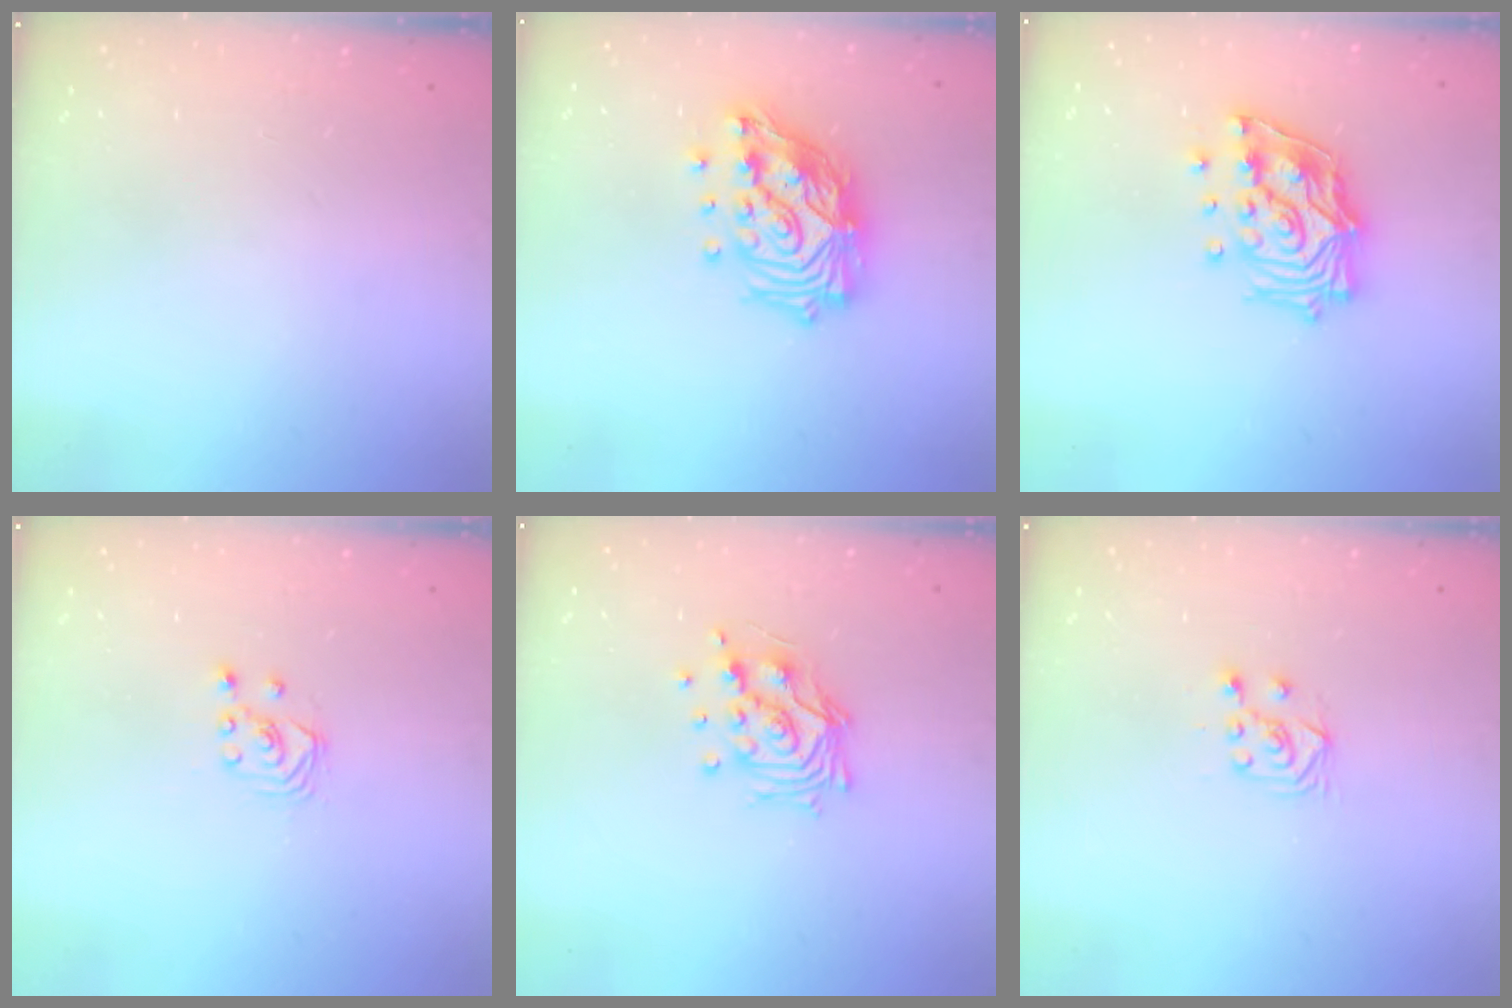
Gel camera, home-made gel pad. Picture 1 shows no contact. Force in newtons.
{"total": 18.2, "press": 18.1, "slide": 1.6}
{"total": 17.0, "press": 16.8, "slide": 2.2}
{"total": 2.1, "press": 2.1, "slide": 0.3}
{"total": 11.7, "press": 11.7, "slide": 0.9}
{"total": 6.3, "press": 6.3, "slide": 0.7}